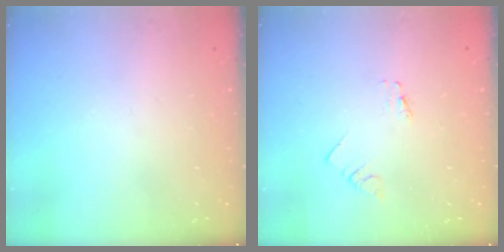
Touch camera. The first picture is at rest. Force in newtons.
{"total": 0.0}